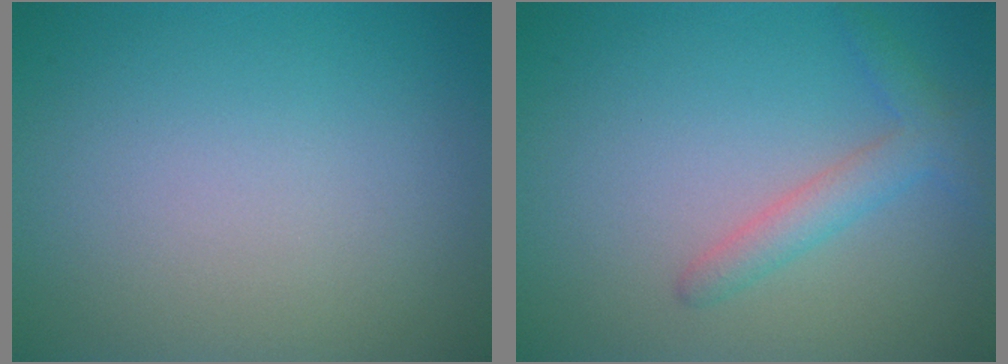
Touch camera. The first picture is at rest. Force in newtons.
{"total": 2.3, "press": 2.3, "slide": 0.1}